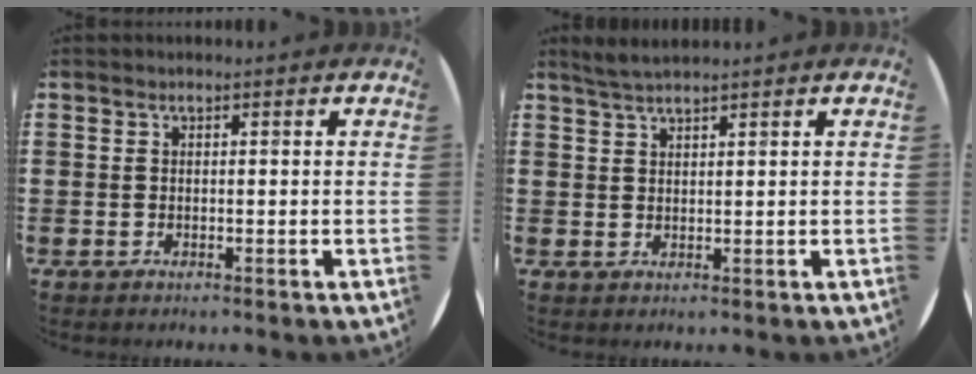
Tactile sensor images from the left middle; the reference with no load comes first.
{"total": 2.1, "force": [2.0, 0.0, 0.8], "torque": [-0.018, 0.001, 0.038]}